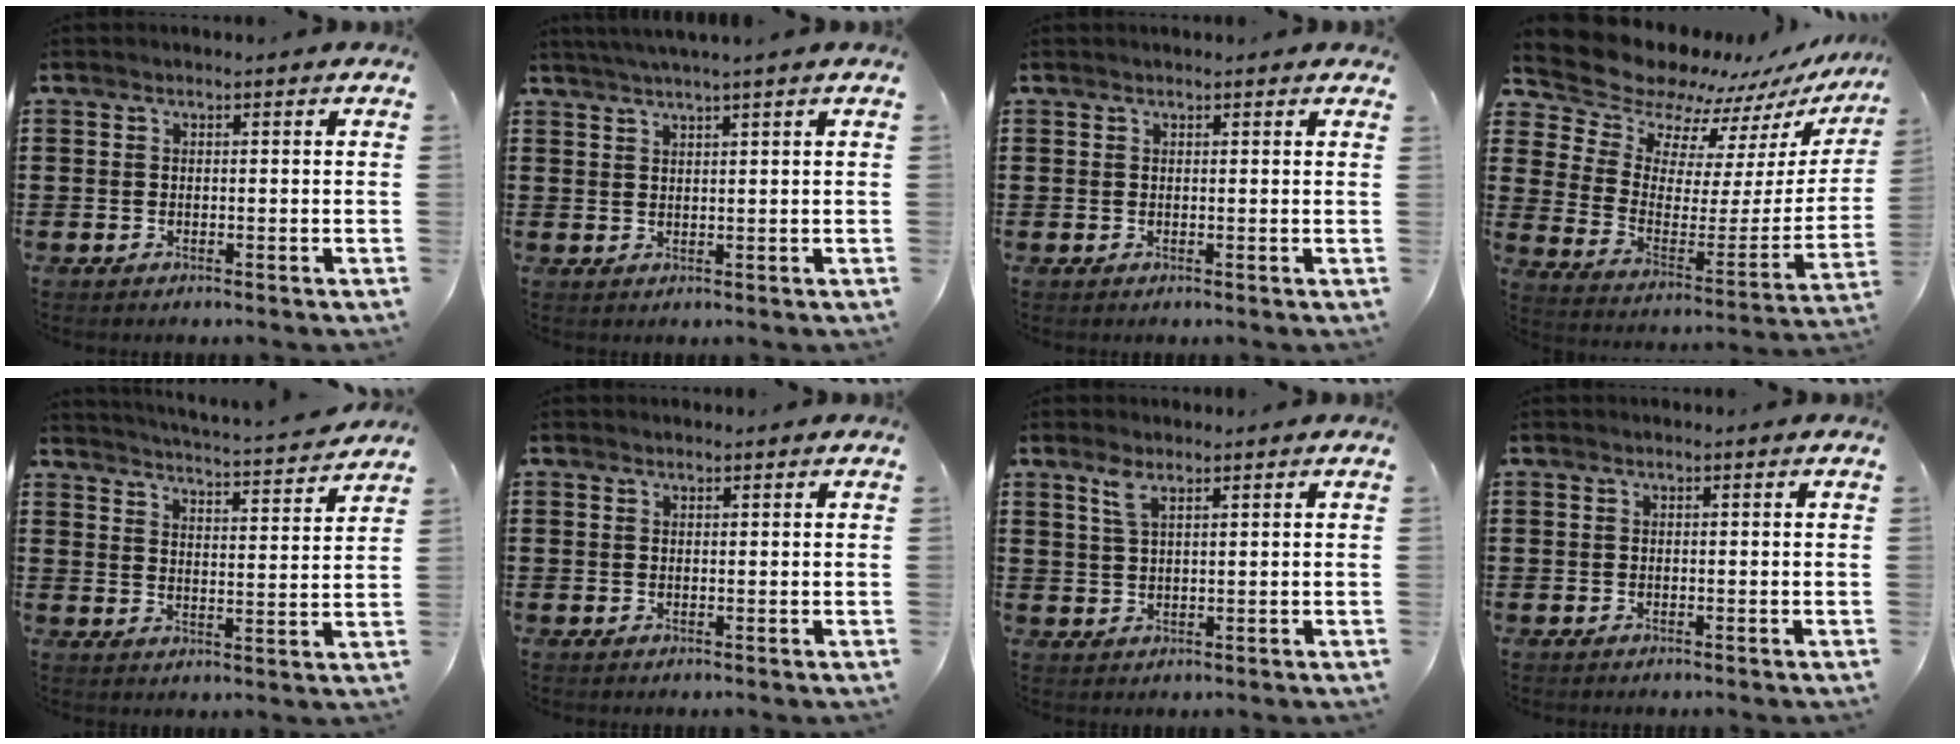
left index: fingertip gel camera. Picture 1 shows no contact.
{"total": 2.1, "force": [1.9, -0.7, 0.8], "torque": [-0.017, 0.000, 0.035]}
{"total": 0.7, "force": [0.7, 0.1, 0.2], "torque": [-0.005, 0.000, 0.014]}
{"total": 10.8, "force": [10.3, 3.1, 1.2], "torque": [-0.073, -0.092, 0.182]}
{"total": 3.7, "force": [3.6, -0.7, 0.8], "torque": [-0.034, -0.034, 0.056]}
{"total": 0.7, "force": [0.6, 0.3, 0.1], "torque": [-0.003, 0.001, 0.013]}
{"total": 3.1, "force": [2.1, 0.9, 2.0], "torque": [-0.048, 0.003, 0.039]}
{"total": 0.0}